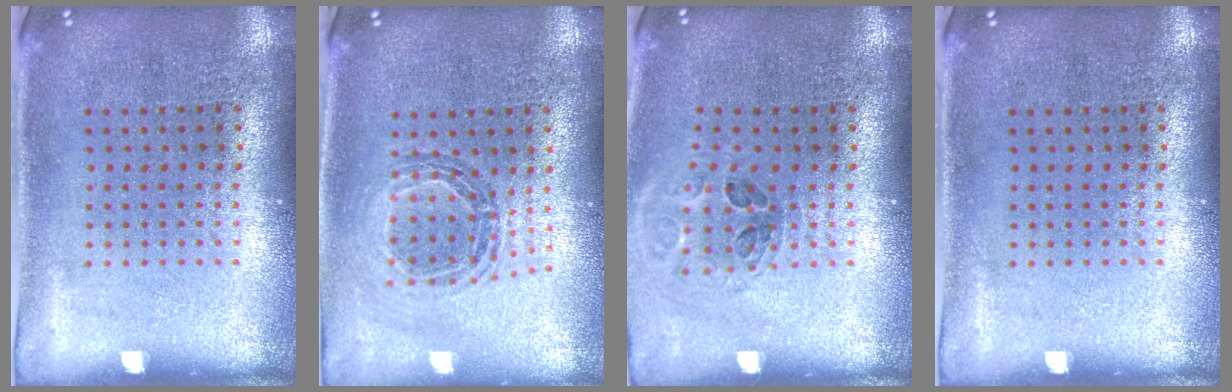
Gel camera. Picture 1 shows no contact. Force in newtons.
{"total": 0.8, "press": 0.8, "slide": 0.1}
{"total": 1.0, "press": 1.0, "slide": 0.1}
{"total": 0.0}